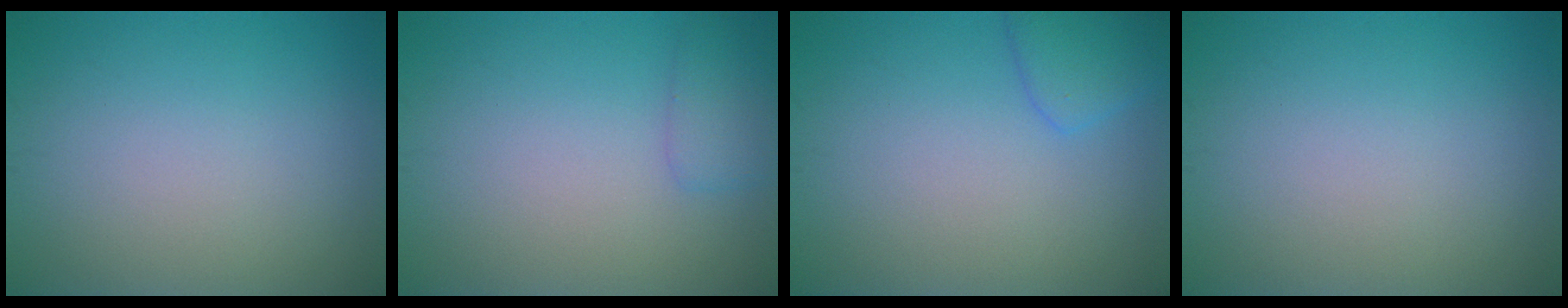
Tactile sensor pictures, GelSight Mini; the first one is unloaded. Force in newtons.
{"total": 1.6, "press": 1.6, "slide": 0.1}
{"total": 2.4, "press": 2.4, "slide": 0.2}
{"total": 0.0}